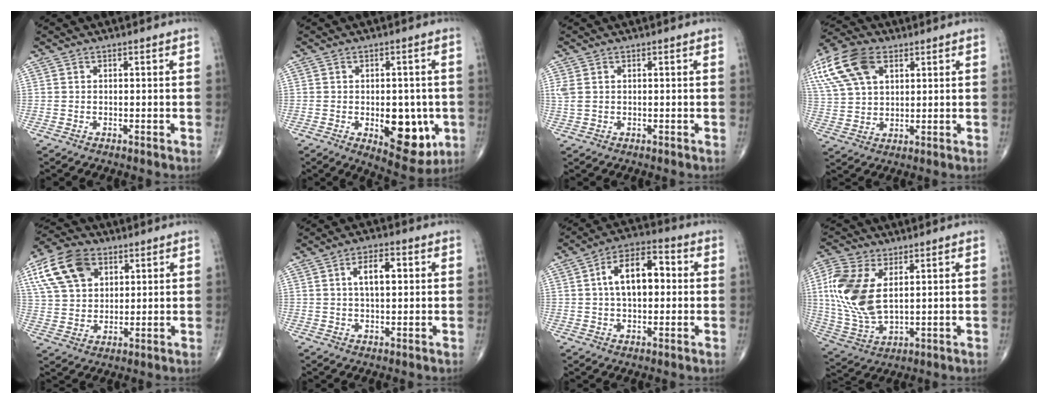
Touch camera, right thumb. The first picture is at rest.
{"total": 12.3, "force": [-3.0, 6.5, 10.0], "torque": [-0.094, -0.007, -0.028]}
{"total": 2.1, "force": [0.5, 1.4, 1.5], "torque": [-0.052, 0.007, 0.014]}
{"total": 17.2, "force": [7.8, 10.4, 11.2], "torque": [-0.250, 0.010, 0.147]}
{"total": 14.0, "force": [6.0, 9.2, 8.6], "torque": [-0.155, -0.003, 0.113]}
{"total": 5.9, "force": [1.4, 2.7, 5.0], "torque": [-0.082, 0.001, 0.021]}
{"total": 11.5, "force": [1.5, 6.4, 9.4], "torque": [-0.147, 0.021, 0.016]}
{"total": 15.1, "force": [3.3, 8.5, 12.0], "torque": [-0.269, -0.013, 0.070]}